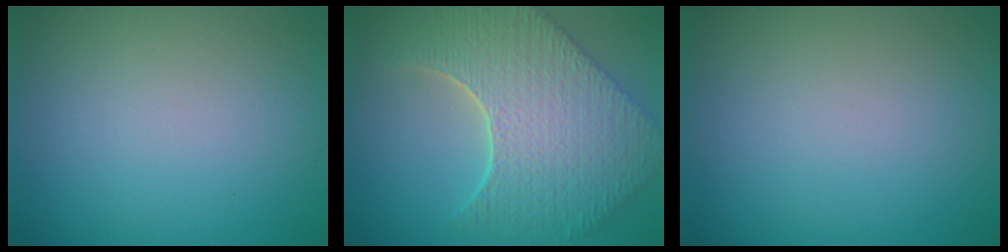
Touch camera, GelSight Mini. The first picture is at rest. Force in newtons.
{"total": 9.9, "press": 7.1, "slide": 6.8}
{"total": 0.0}